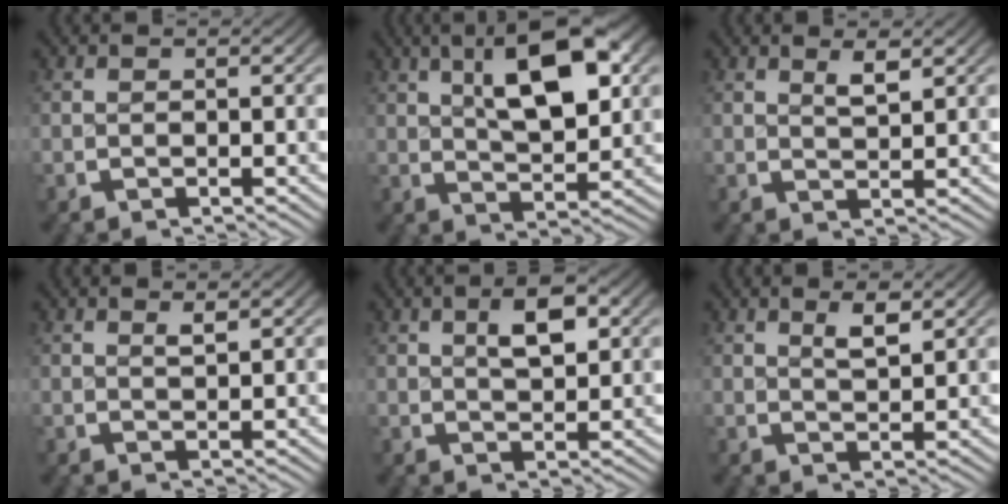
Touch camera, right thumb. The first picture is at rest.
{"total": 9.5, "force": [3.0, 4.3, 8.0], "torque": [-0.119, 0.005, 0.046]}
{"total": 2.1, "force": [1.5, 0.4, 1.4], "torque": [-0.017, 0.001, 0.029]}
{"total": 1.2, "force": [1.0, 0.1, 0.6], "torque": [-0.006, 0.001, 0.020]}
{"total": 3.7, "force": [1.4, 1.7, 3.1], "torque": [-0.041, 0.005, 0.025]}
{"total": 2.4, "force": [1.6, 0.5, 1.7], "torque": [-0.022, 0.002, 0.030]}